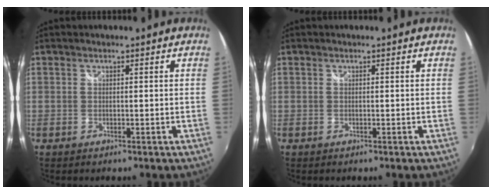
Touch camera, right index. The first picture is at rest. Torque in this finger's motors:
{"motor_torque": [0.01, 0.01, 0.00, 0.01]}